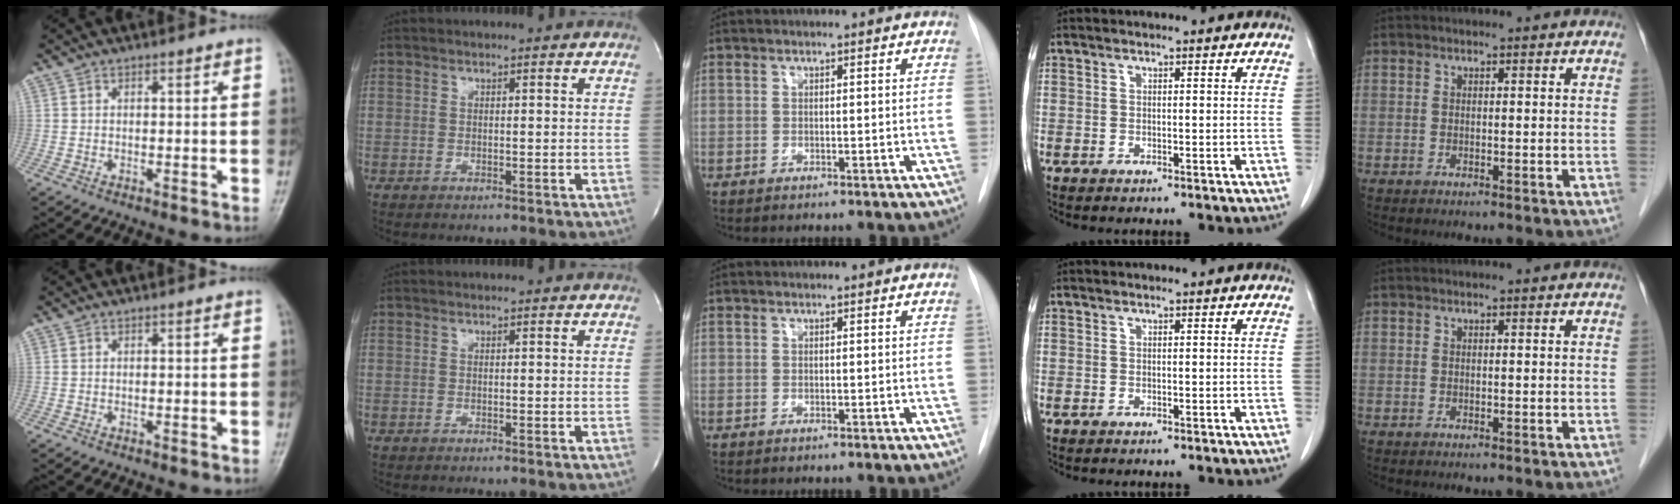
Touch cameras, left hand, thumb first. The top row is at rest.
{}